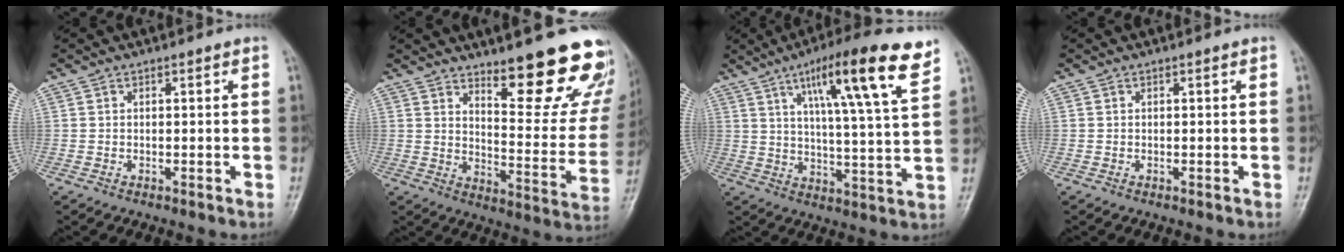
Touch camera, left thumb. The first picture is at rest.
{"total": 18.4, "force": [13.5, 4.6, 11.7], "torque": [-0.110, -0.113, 0.183]}
{"total": 17.2, "force": [9.5, 2.1, 14.2], "torque": [-0.211, -0.036, 0.146]}
{"total": 0.0}